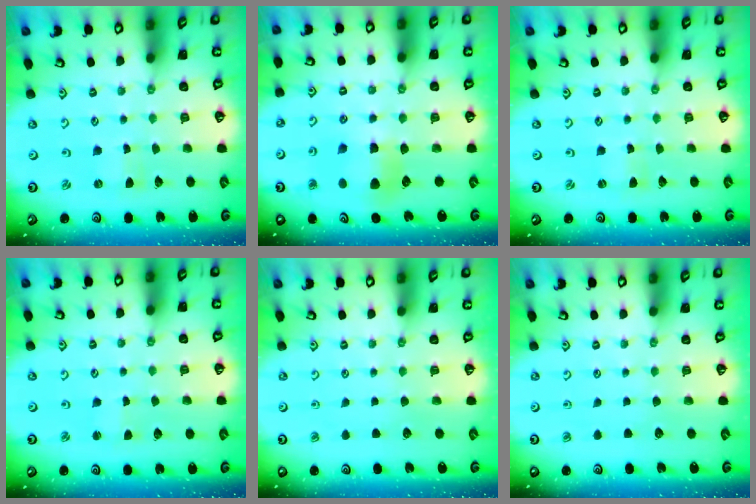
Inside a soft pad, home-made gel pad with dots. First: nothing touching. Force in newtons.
{"total": 7.2, "press": 7.2, "slide": 0.6}
{"total": 0.0}
{"total": 1.6, "press": 1.6, "slide": 0.3}
{"total": 0.0}
{"total": 0.0}